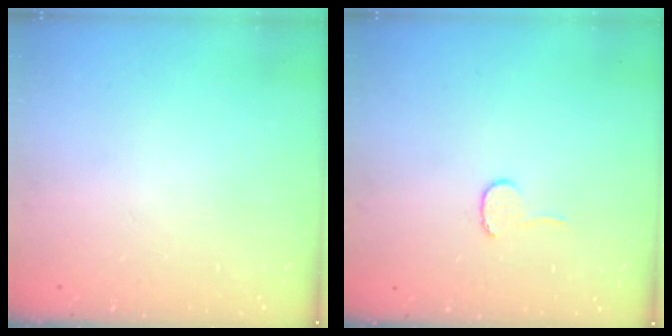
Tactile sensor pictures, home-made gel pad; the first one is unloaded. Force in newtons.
{"total": 3.9, "press": 3.9, "slide": 0.3}